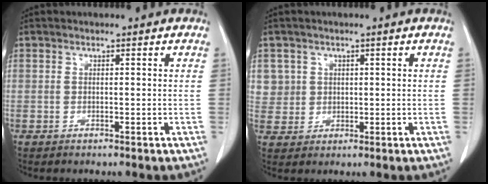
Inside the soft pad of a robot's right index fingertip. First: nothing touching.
{"total": 4.6, "force": [1.6, 4.3, -0.1], "torque": [0.015, 0.005, 0.034]}